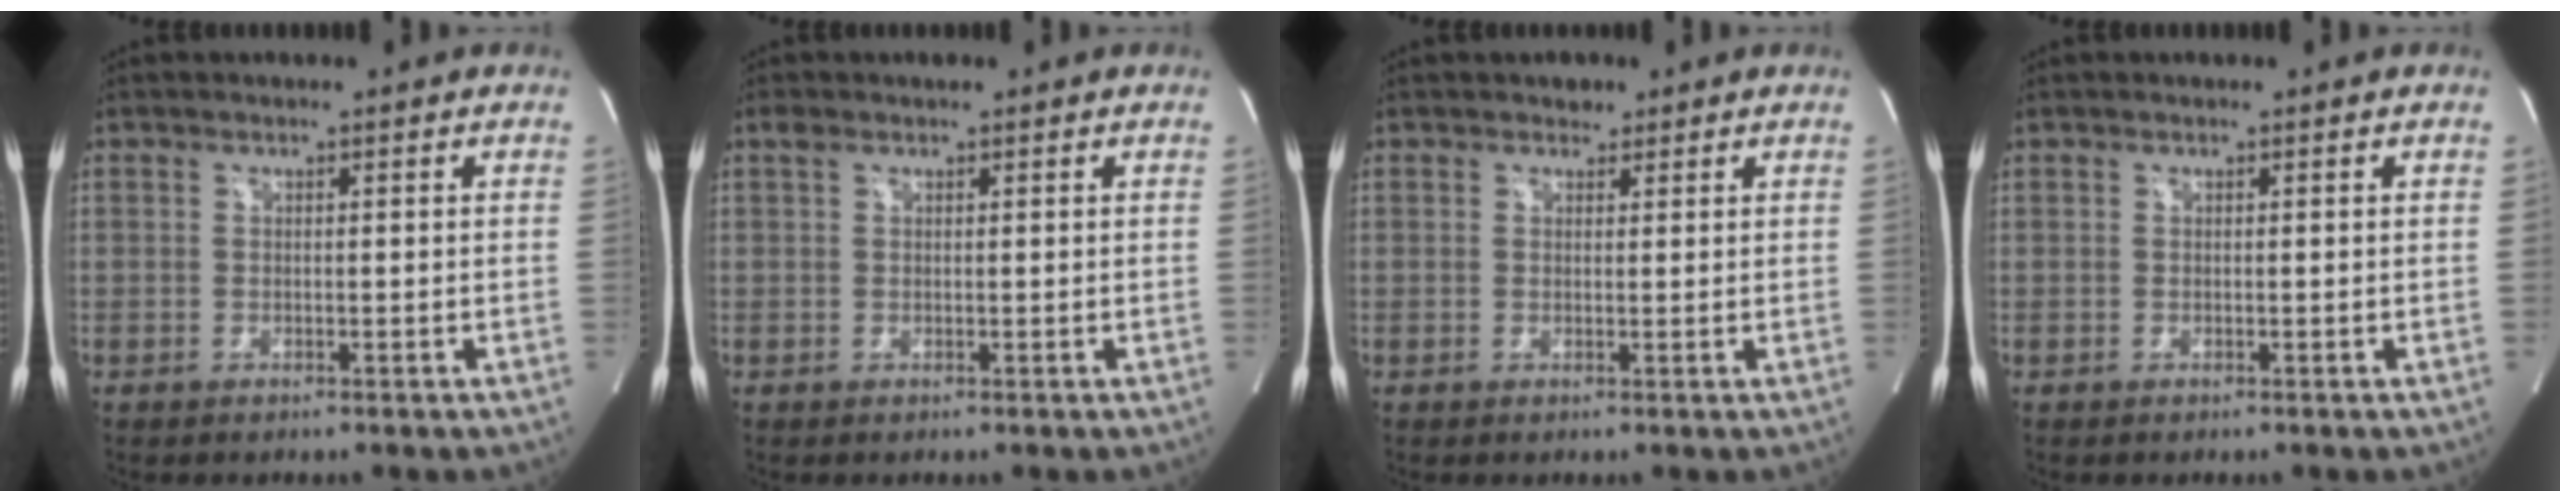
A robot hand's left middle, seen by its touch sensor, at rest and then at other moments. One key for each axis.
{"total": 1.3, "fx": 1.0, "fy": 0.5, "fz": 0.8, "tx": -0.022, "ty": 0.023, "tz": 0.018}
{"total": 1.4, "fx": 1.0, "fy": 0.9, "fz": 0.3, "tx": -0.002, "ty": 0.000, "tz": 0.012}
{"total": 0.0}